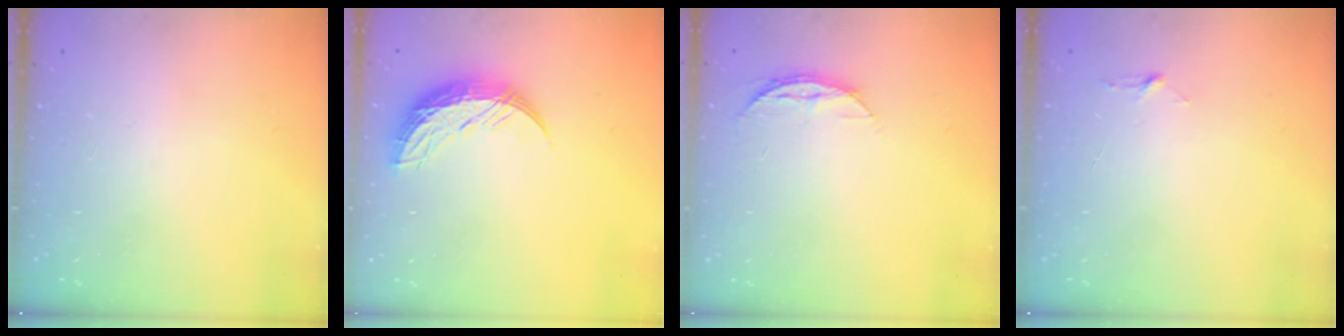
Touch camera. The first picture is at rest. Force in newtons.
{"total": 10.5, "press": 10.5, "slide": 0.8}
{"total": 7.3, "press": 7.3, "slide": 0.6}
{"total": 2.9, "press": 2.9, "slide": 0.3}